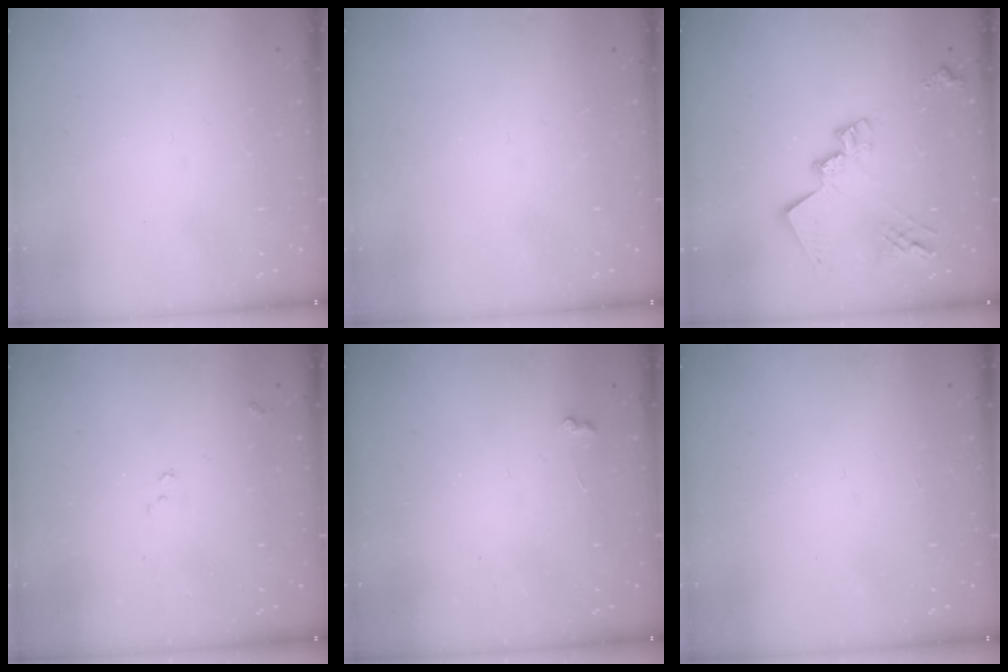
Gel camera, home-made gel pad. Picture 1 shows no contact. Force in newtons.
{"total": 0.0}
{"total": 16.6, "press": 16.6, "slide": 1.4}
{"total": 7.7, "press": 7.6, "slide": 1.0}
{"total": 3.0, "press": 3.0, "slide": 0.5}
{"total": 1.4, "press": 1.2, "slide": 0.7}